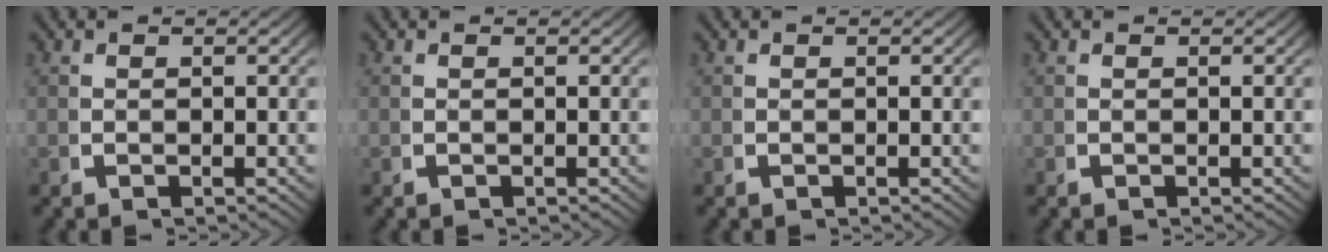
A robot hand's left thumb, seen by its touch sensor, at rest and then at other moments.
{"total": 0.0}
{"total": 0.0}
{"total": 0.0}